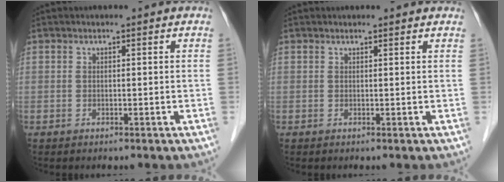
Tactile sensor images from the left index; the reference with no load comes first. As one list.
[{"total": 2.4, "force": [2.3, 0.5, 0.6], "torque": [-0.015, 0.018, 0.022]}]